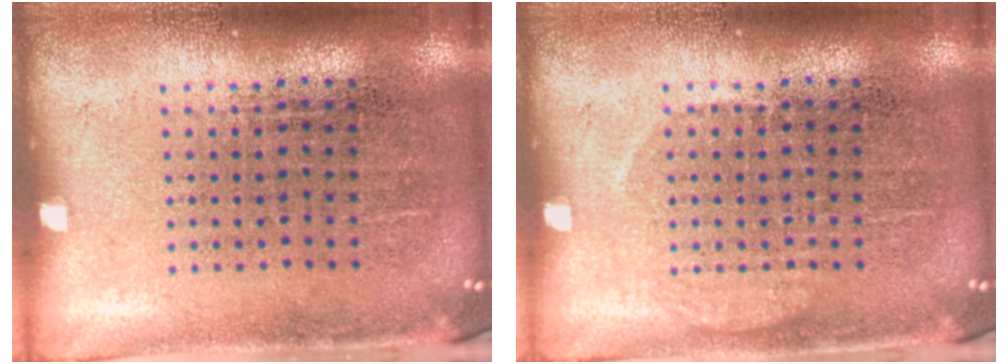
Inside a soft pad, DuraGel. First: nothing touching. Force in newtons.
{"total": 1.1, "press": 1.1, "slide": 0.3}